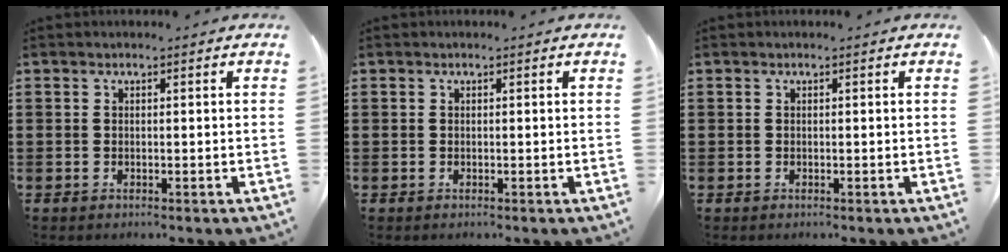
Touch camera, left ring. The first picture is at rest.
{"total": 0.0}
{"total": 0.0}